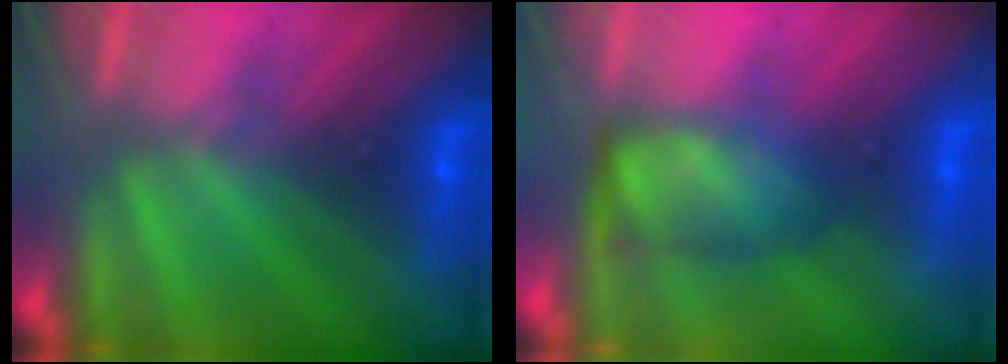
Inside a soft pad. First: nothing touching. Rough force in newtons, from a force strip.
{"total": 4.9}